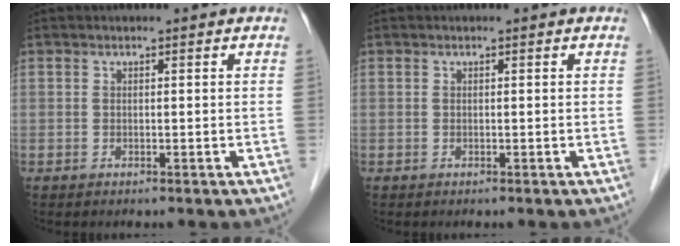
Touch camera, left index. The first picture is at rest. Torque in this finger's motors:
{"motor_torque": [0.00, 0.00, 0.00, 0.00]}